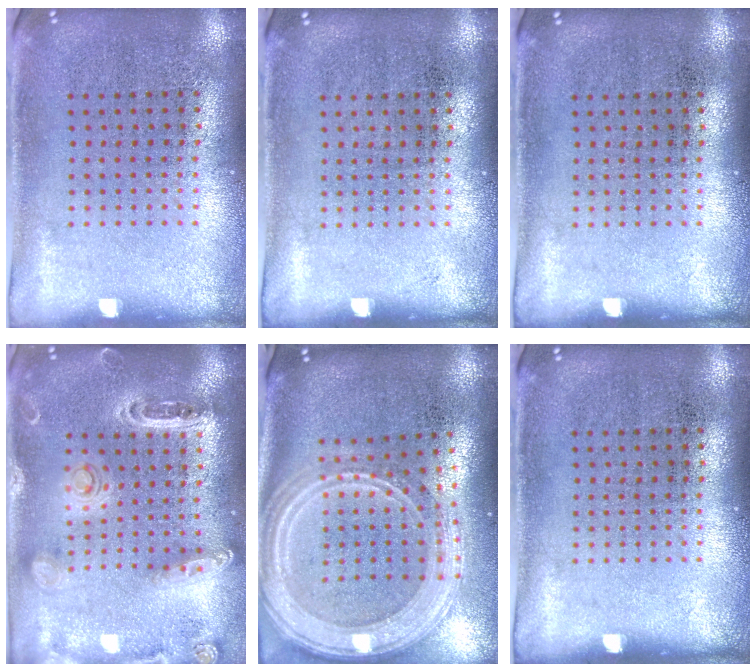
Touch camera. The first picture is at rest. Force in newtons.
{"total": 0.0}
{"total": 0.0}
{"total": 1.3, "press": 1.3, "slide": 0.2}
{"total": 3.1, "press": 2.5, "slide": 1.8}
{"total": 0.0}